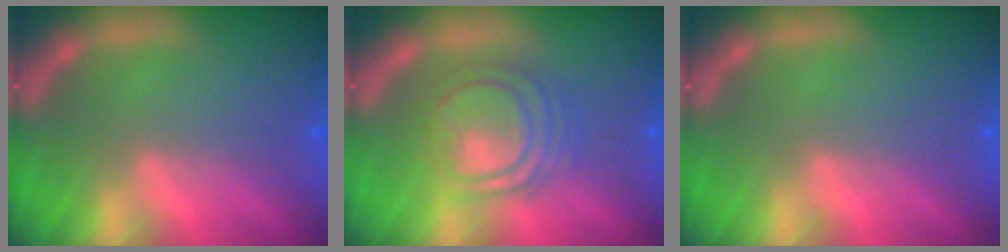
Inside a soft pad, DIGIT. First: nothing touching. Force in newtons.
{"total": 7.1}
{"total": 0.0}